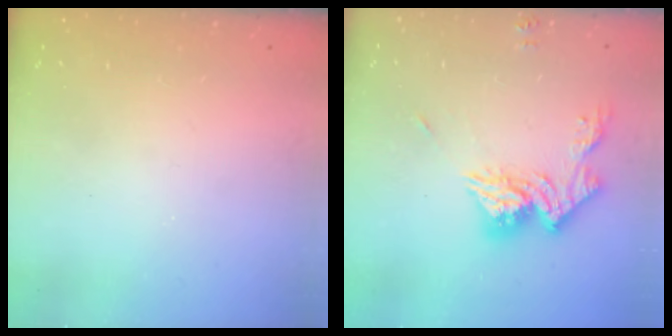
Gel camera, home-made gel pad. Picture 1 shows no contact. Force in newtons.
{"total": 13.3, "press": 13.3, "slide": 1.3}